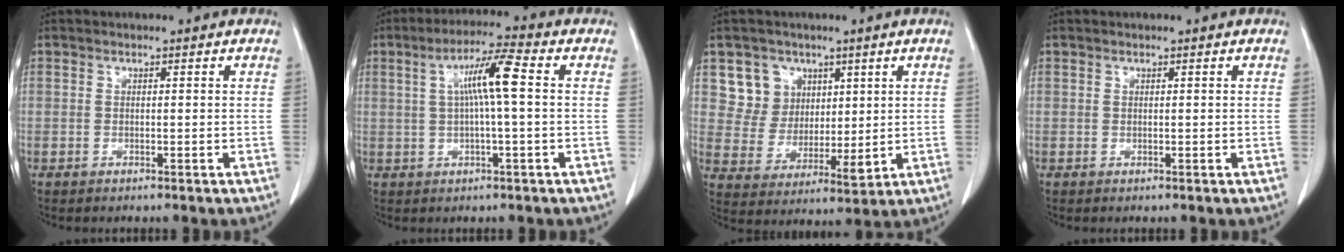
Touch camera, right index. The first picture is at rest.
{"total": 7.5, "force": [1.1, 0.1, 7.4], "torque": [-0.136, 0.015, 0.016]}
{"total": 8.1, "force": [4.0, 6.9, 1.6], "torque": [-0.034, 0.014, 0.086]}
{"total": 0.0}